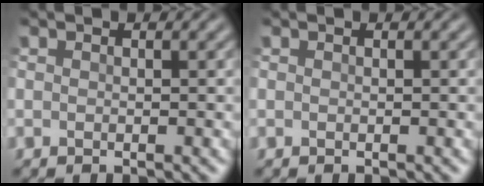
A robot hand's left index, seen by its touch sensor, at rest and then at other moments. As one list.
[{"total": 0.0}]